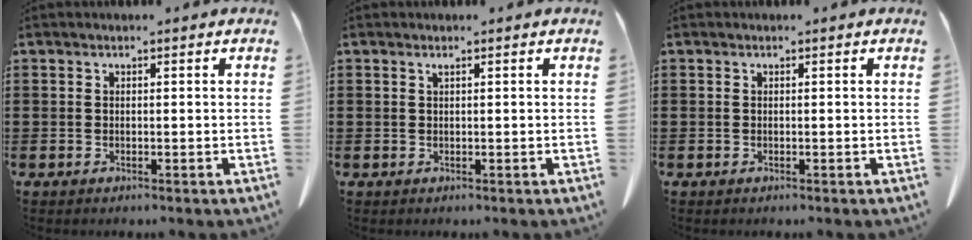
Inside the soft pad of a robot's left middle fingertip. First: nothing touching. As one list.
[{"total": 0.5, "force": [0.3, 0.0, 0.4], "torque": [-0.010, -0.001, 0.007]}, {"total": 0.0}]